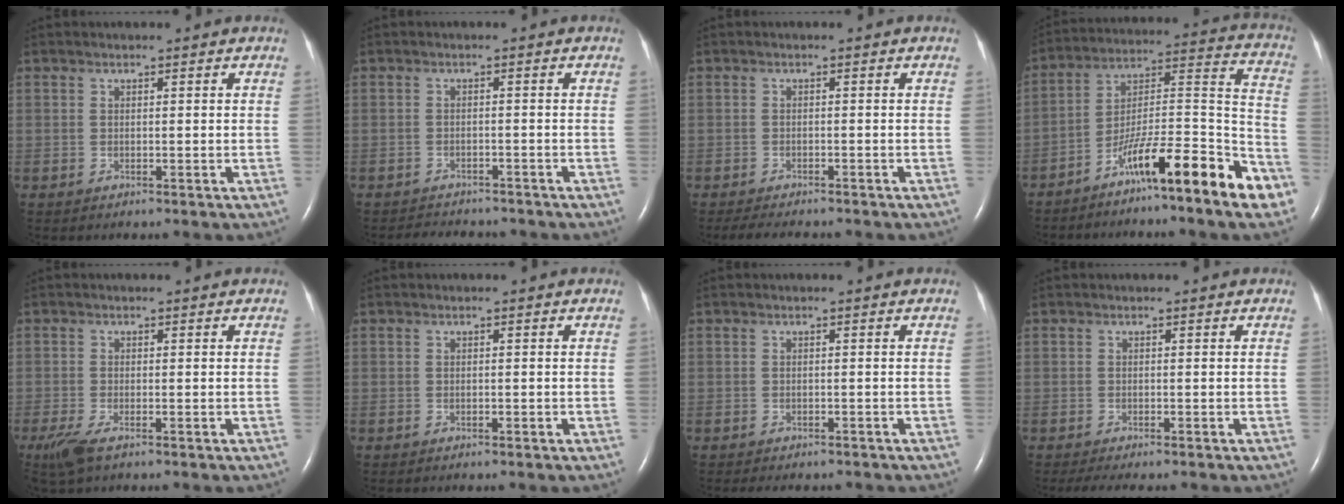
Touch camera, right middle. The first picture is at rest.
{"total": 6.3, "force": [-5.8, 1.9, 1.4], "torque": [-0.023, -0.004, -0.073]}
{"total": 6.0, "force": [-5.2, 1.4, 2.7], "torque": [-0.043, -0.011, -0.073]}
{"total": 17.8, "force": [-11.3, 1.0, 13.7], "torque": [-0.198, 0.019, -0.183]}
{"total": 4.0, "force": [-2.5, 1.0, 2.9], "torque": [-0.070, -0.013, -0.046]}
{"total": 0.0}
{"total": 5.1, "force": [-4.4, 1.8, 1.8], "torque": [-0.021, -0.001, -0.052]}
{"total": 4.8, "force": [-3.9, 0.9, 2.5], "torque": [-0.035, -0.011, -0.056]}